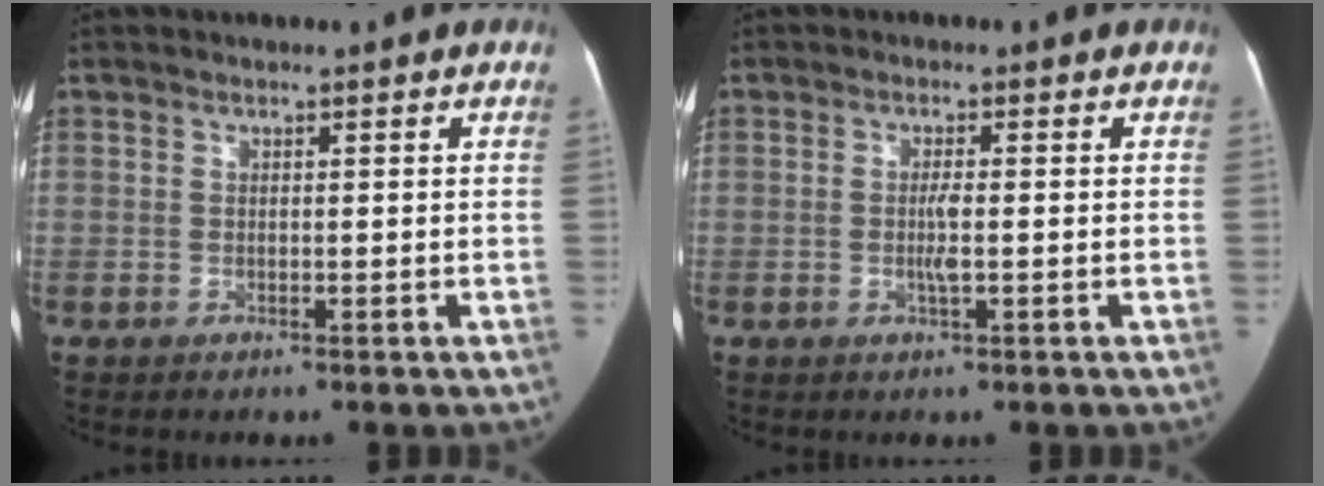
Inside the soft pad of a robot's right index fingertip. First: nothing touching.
{"total": 2.6, "force": [-0.4, 0.5, 2.5], "torque": [-0.051, 0.000, -0.008]}